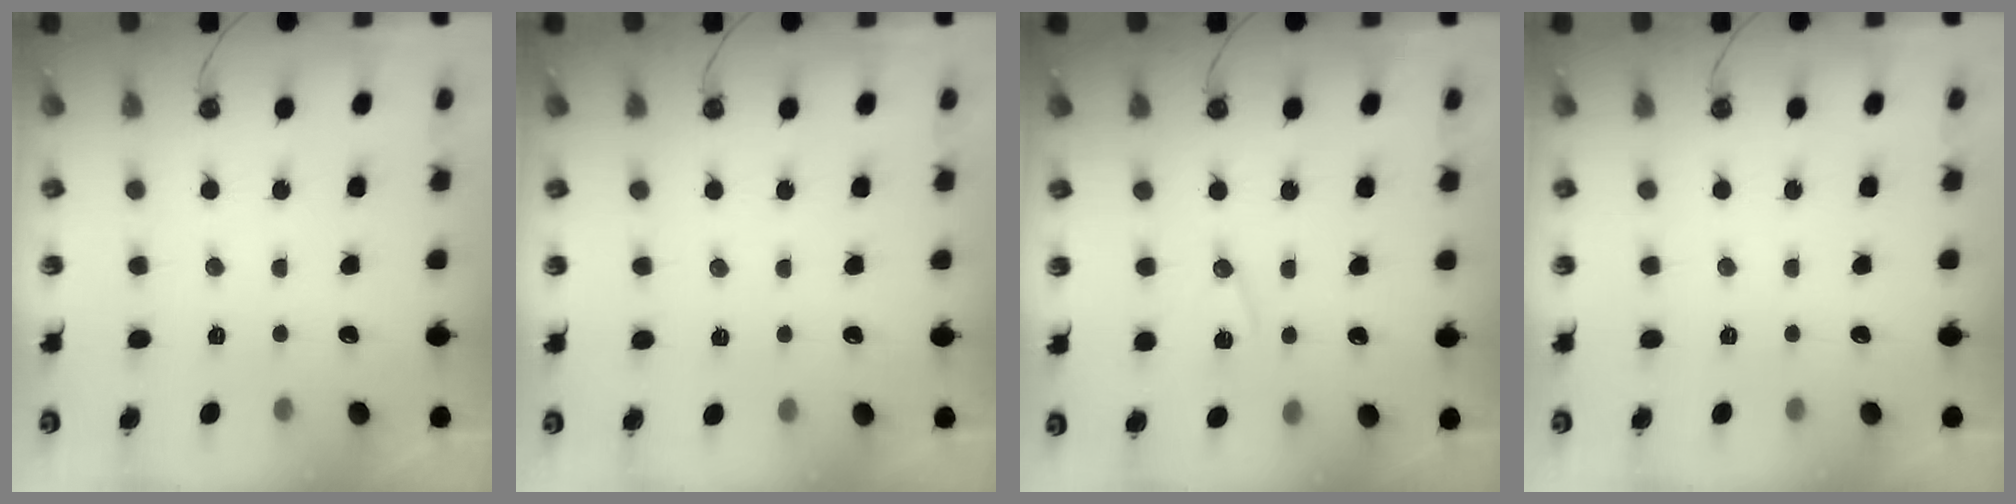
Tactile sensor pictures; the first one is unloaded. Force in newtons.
{"total": 2.5, "press": 1.7, "slide": 1.8}
{"total": 8.4, "press": 8.0, "slide": 2.6}
{"total": 0.0}